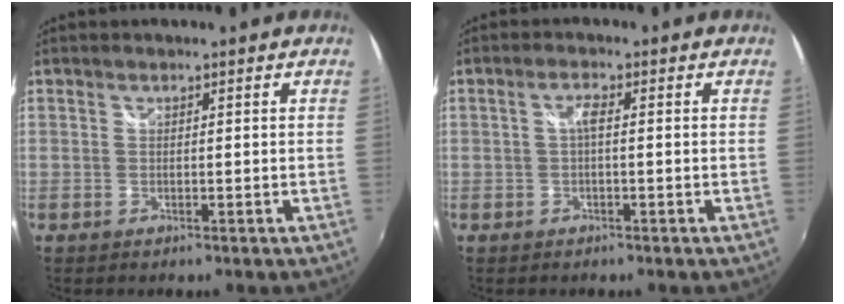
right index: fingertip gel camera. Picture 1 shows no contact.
{"total": 1.9, "force": [-0.2, 0.3, 1.9], "torque": [-0.036, 0.007, -0.005]}